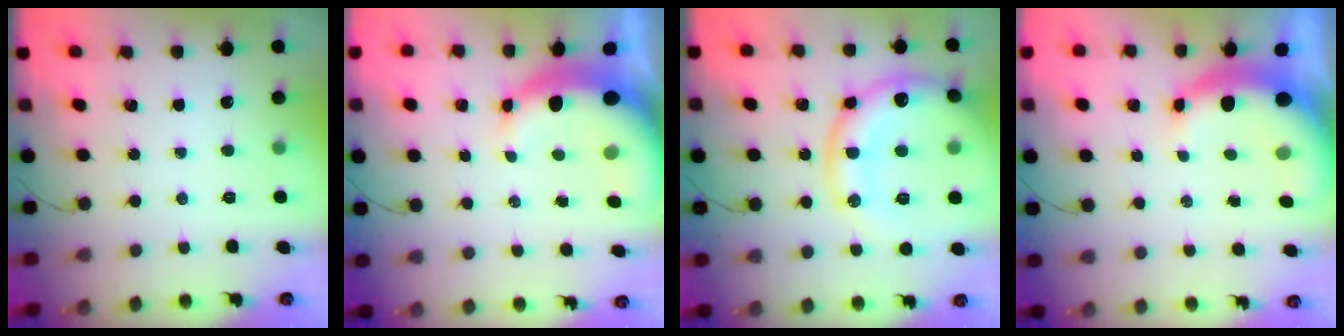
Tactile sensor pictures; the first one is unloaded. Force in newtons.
{"total": 10.0, "press": 9.8, "slide": 2.1}
{"total": 21.9, "press": 21.7, "slide": 3.0}
{"total": 9.5, "press": 9.4, "slide": 1.8}